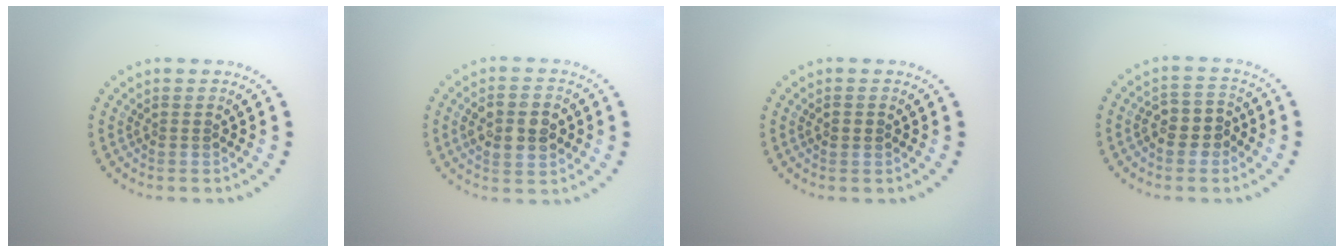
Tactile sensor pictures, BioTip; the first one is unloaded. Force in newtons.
{"total": 4.4, "press": 4.4, "slide": 0.3}
{"total": 1.1, "press": 1.1, "slide": 0.1}
{"total": 2.8, "press": 2.7, "slide": 0.7}